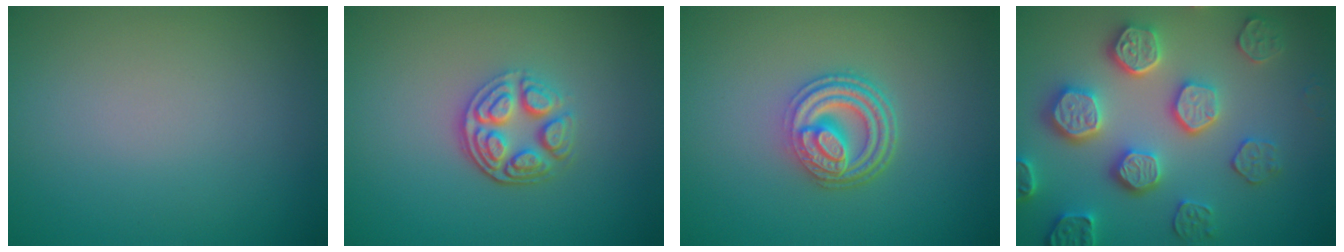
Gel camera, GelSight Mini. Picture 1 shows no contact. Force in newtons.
{"total": 3.9, "press": 3.2, "slide": 2.3}
{"total": 4.7, "press": 3.5, "slide": 3.0}
{"total": 6.0, "press": 5.5, "slide": 2.4}